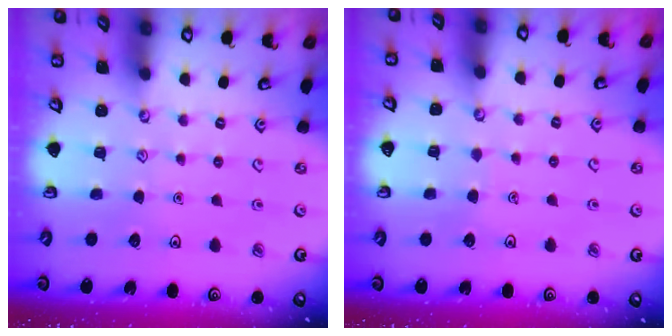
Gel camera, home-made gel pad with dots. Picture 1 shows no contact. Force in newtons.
{"total": 1.3, "press": 1.3, "slide": 0.1}